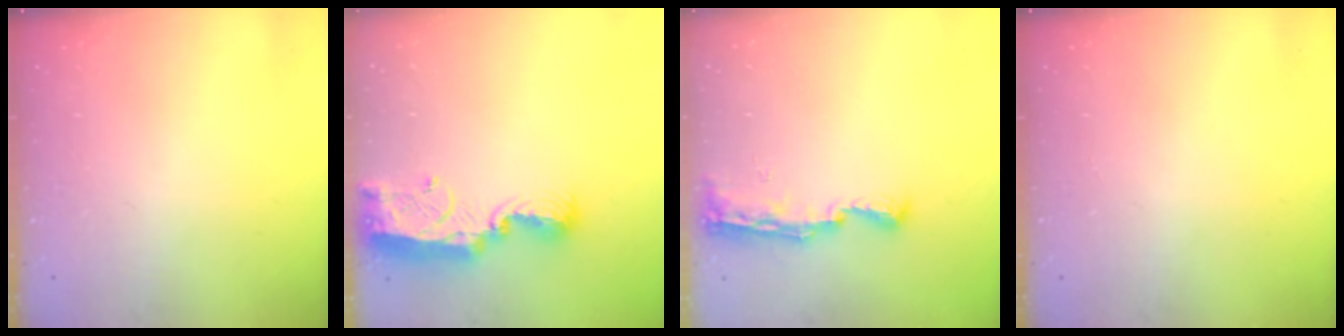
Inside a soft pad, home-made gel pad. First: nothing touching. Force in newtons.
{"total": 13.5, "press": 13.5, "slide": 0.6}
{"total": 8.3, "press": 8.2, "slide": 0.9}
{"total": 0.0}